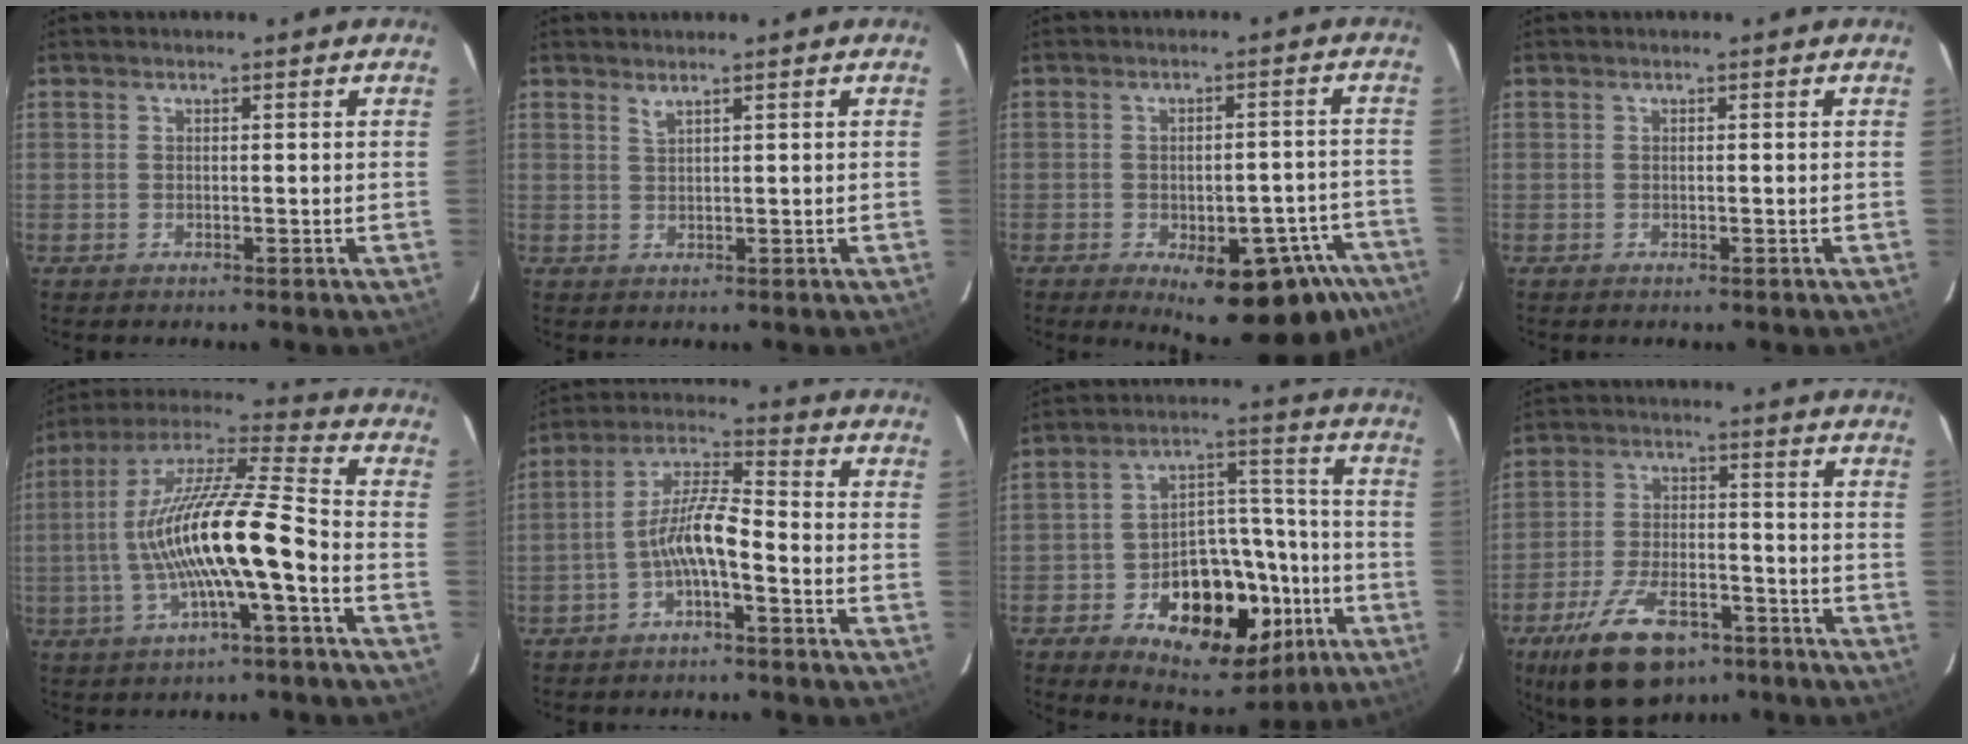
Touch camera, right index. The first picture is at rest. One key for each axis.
{"total": 1.1, "fx": 0.9, "fy": -0.4, "fz": 0.5, "tx": -0.007, "ty": -0.001, "tz": 0.016}
{"total": 17.9, "fx": -11.3, "fy": 7.7, "fz": 11.6, "tx": -0.130, "ty": 0.005, "tz": -0.124}
{"total": 0.0}
{"total": 16.8, "fx": -3.9, "fy": 1.7, "fz": 16.3, "tx": -0.304, "ty": 0.005, "tz": -0.072}
{"total": 7.6, "fx": -3.3, "fy": 1.3, "fz": 6.7, "tx": -0.145, "ty": 0.017, "tz": -0.062}
{"total": 19.5, "fx": -8.2, "fy": 12.1, "fz": 12.8, "tx": -0.229, "ty": 0.028, "tz": -0.107}
{"total": 16.0, "fx": -10.4, "fy": 7.5, "fz": 9.6, "tx": -0.202, "ty": -0.012, "tz": -0.170}